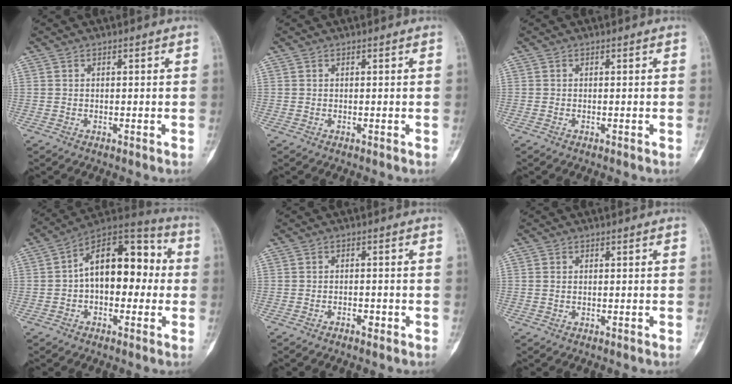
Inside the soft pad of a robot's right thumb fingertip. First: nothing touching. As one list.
[{"total": 0.0}, {"total": 0.0}, {"total": 16.1, "force": [0.5, 9.7, 12.8], "torque": [-0.156, 0.049, -0.008]}, {"total": 1.7, "force": [-1.1, 0.8, 1.1], "torque": [-0.019, 0.007, -0.018]}, {"total": 0.6, "force": [0.1, 0.5, 0.4], "torque": [-0.007, 0.000, 0.003]}]